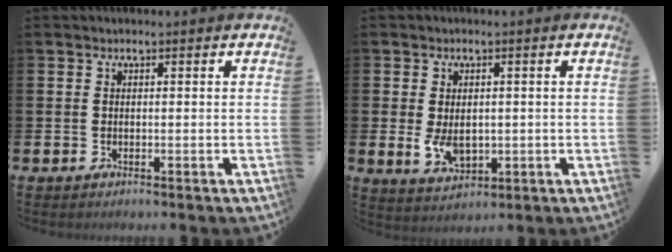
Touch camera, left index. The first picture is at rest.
{"total": 4.0, "force": [-0.1, 2.6, 3.1], "torque": [-0.044, 0.000, -0.004]}